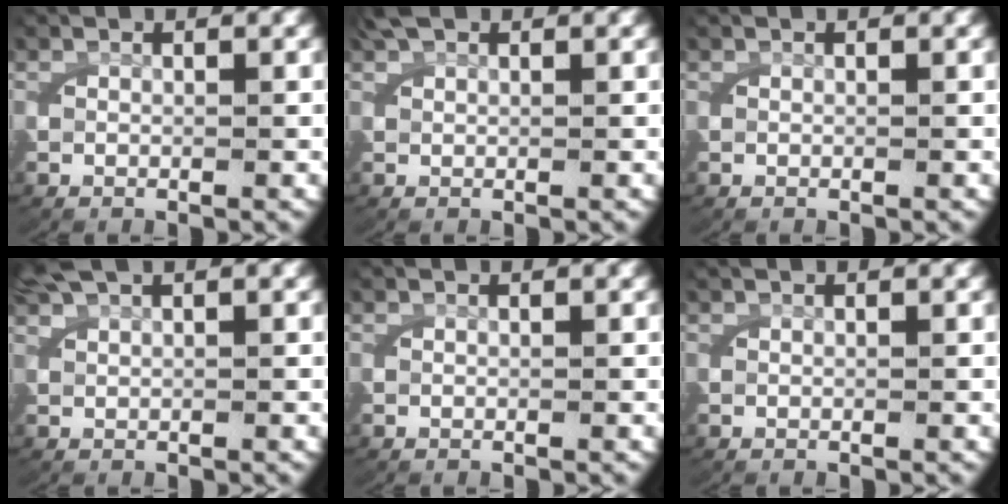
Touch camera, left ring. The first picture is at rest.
{"total": 1.2, "force": [1.1, -0.1, 0.4], "torque": [-0.014, 0.002, 0.024]}
{"total": 0.0}
{"total": 1.9, "force": [1.7, 0.1, 1.0], "torque": [-0.023, 0.009, 0.032]}
{"total": 0.0}
{"total": 0.0}